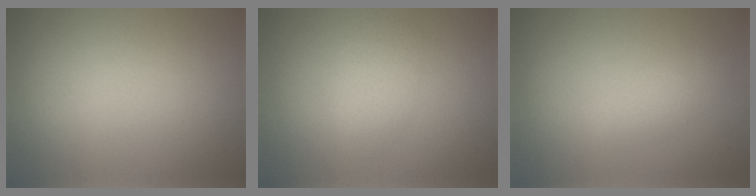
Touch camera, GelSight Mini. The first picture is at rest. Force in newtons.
{"total": 2.2, "press": 2.2, "slide": 0.1}
{"total": 1.6, "press": 1.6, "slide": 0.1}